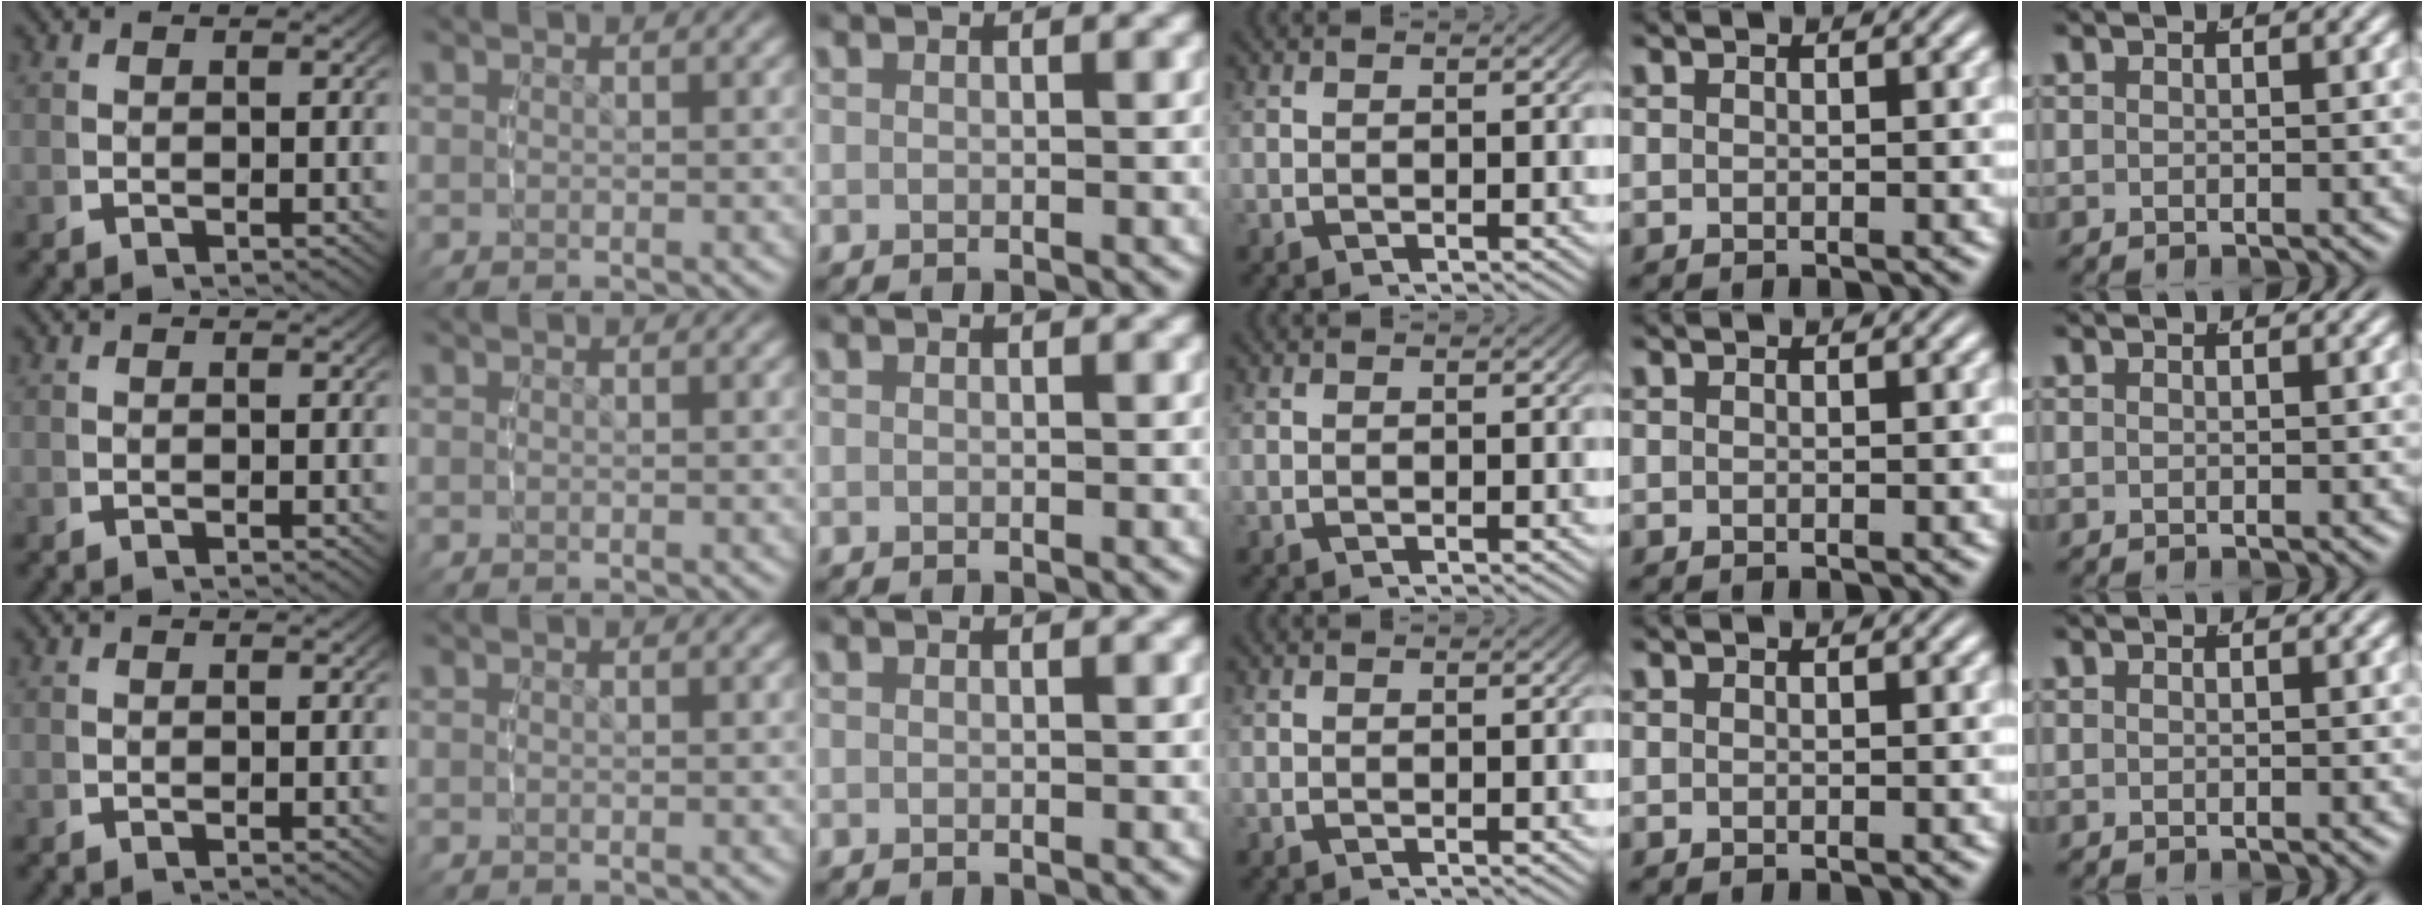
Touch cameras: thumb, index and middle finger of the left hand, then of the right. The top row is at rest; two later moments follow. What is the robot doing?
{"motion": "lift_and_place", "object": "bottle"}